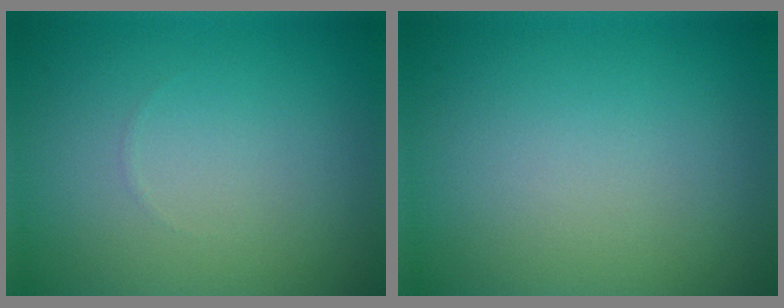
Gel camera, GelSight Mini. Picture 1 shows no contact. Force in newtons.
{"total": 0.0}